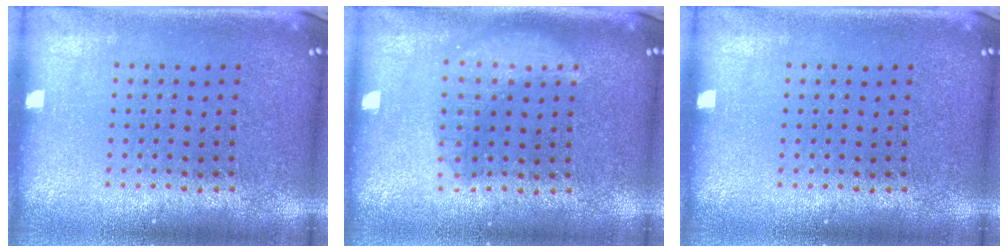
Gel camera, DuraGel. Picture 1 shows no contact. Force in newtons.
{"total": 1.3, "press": 1.3, "slide": 0.3}
{"total": 0.0}